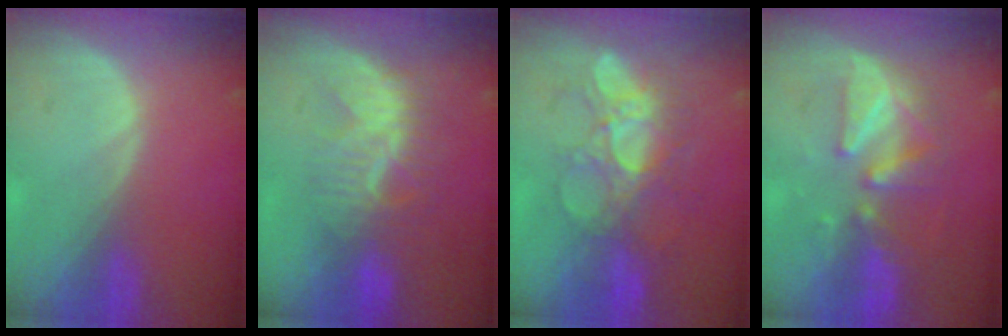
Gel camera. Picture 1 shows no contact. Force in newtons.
{"total": 8.3, "press": 8.0, "slide": 2.4}
{"total": 8.6, "press": 8.3, "slide": 2.2}
{"total": 8.1, "press": 7.9, "slide": 2.0}